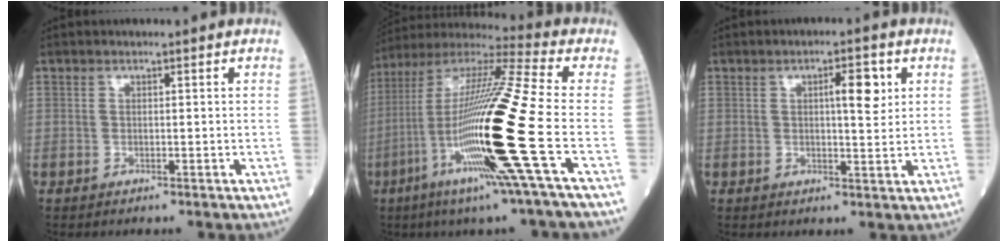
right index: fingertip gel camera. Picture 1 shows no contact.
{"total": 23.9, "force": [-6.6, -1.0, 22.9], "torque": [-0.455, -0.039, -0.141]}
{"total": 4.6, "force": [1.5, 1.0, 4.2], "torque": [-0.063, 0.004, 0.020]}